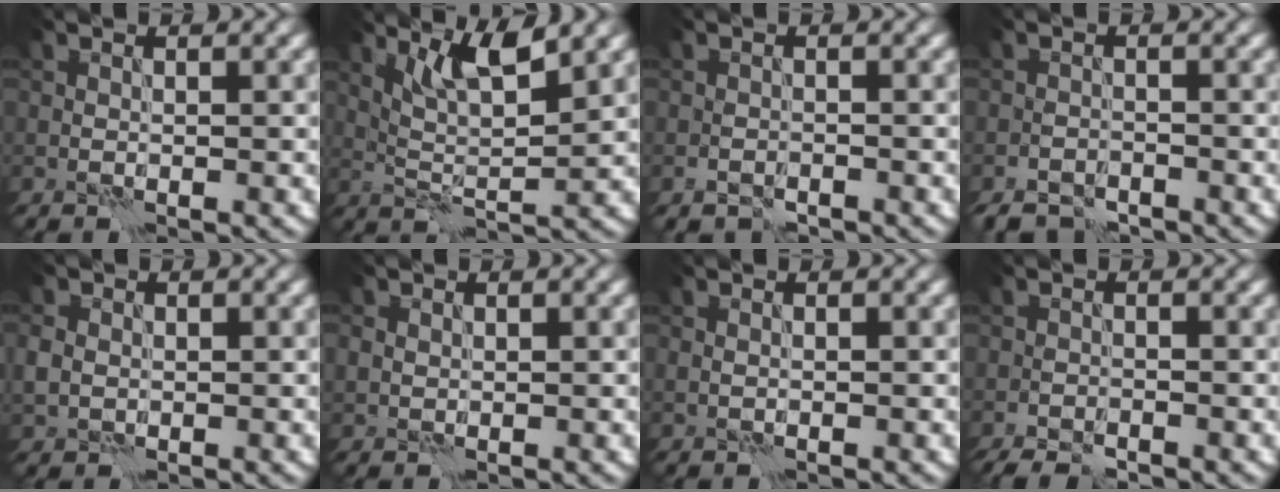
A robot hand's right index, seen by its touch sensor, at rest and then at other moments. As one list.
[{"total": 4.6, "force": [3.0, 0.7, 3.5], "torque": [-0.072, -0.008, 0.059]}, {"total": 1.3, "force": [-1.0, 0.7, 0.4], "torque": [-0.006, 0.001, -0.021]}, {"total": 3.2, "force": [-2.9, 1.2, 0.6], "torque": [-0.008, -0.003, -0.051]}, {"total": 1.9, "force": [0.6, 1.7, 0.7], "torque": [-0.020, 0.001, 0.009]}, {"total": 1.2, "force": [0.9, 0.8, 0.1], "torque": [-0.004, 0.000, 0.018]}, {"total": 0.0}, {"total": 2.3, "force": [-2.0, 0.6, 0.9], "torque": [-0.023, -0.002, -0.036]}]